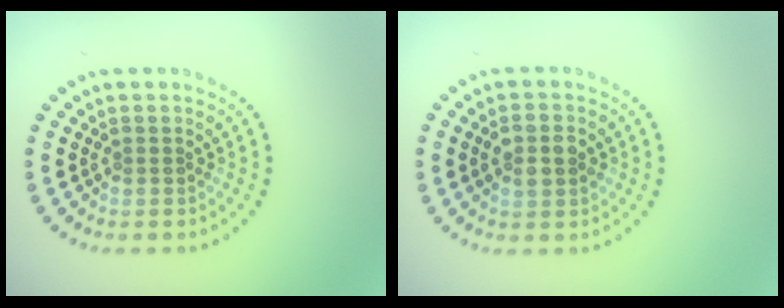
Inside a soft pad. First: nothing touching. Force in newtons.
{"total": 2.8, "press": 2.8, "slide": 0.2}